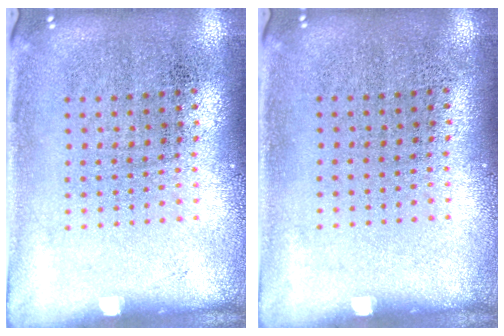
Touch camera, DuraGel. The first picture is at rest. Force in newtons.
{"total": 0.0}